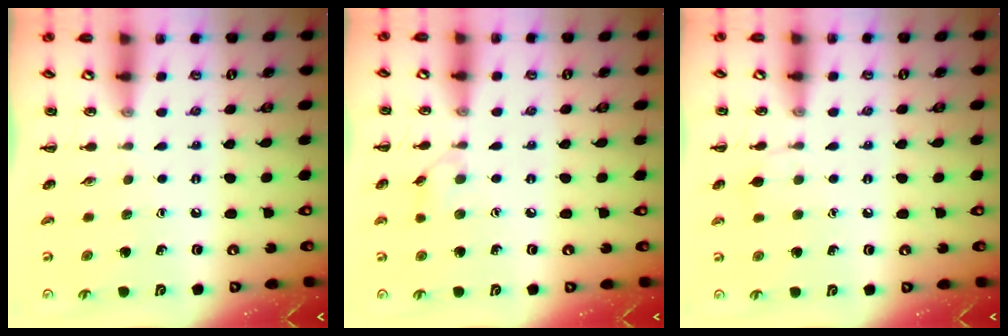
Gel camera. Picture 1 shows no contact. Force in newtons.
{"total": 5.4, "press": 5.0, "slide": 2.0}
{"total": 6.0, "press": 5.7, "slide": 1.9}